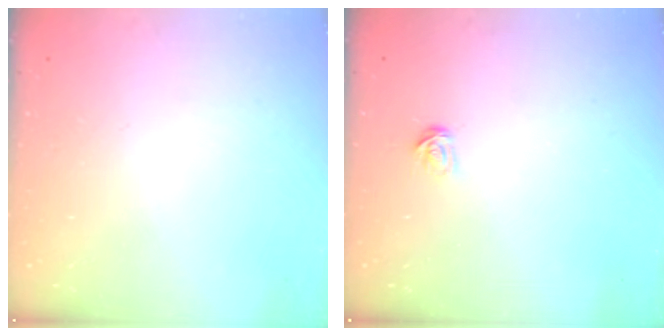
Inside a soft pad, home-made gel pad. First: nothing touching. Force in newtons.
{"total": 2.4, "press": 2.4, "slide": 0.2}